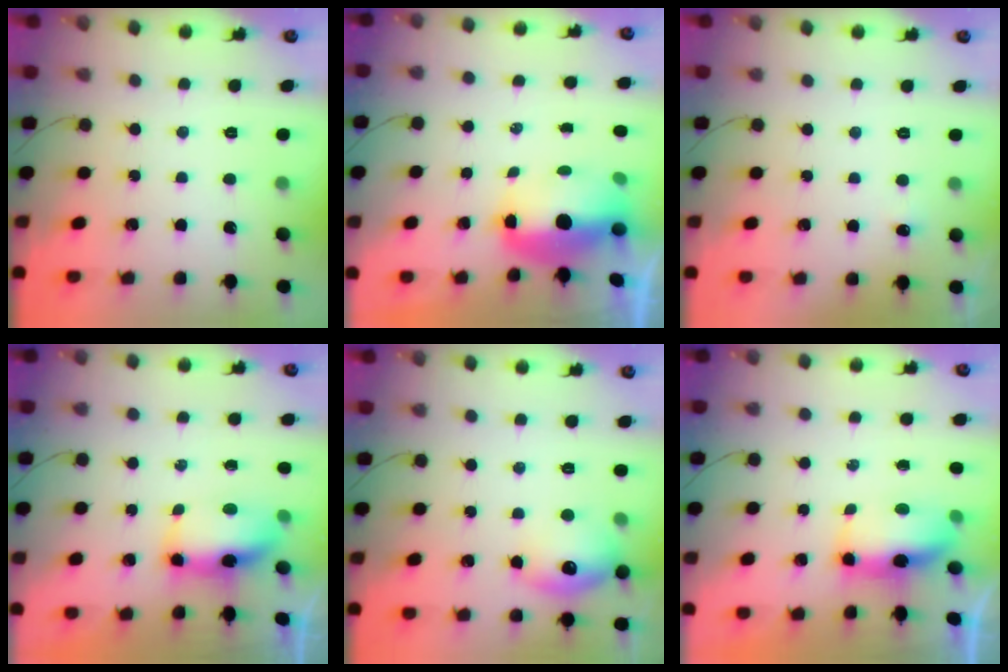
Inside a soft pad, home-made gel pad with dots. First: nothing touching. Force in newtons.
{"total": 8.1, "press": 8.0, "slide": 1.5}
{"total": 2.4, "press": 2.2, "slide": 1.1}
{"total": 12.2, "press": 8.6, "slide": 8.6}
{"total": 12.8, "press": 12.8, "slide": 0.9}
{"total": 11.6, "press": 8.3, "slide": 8.0}